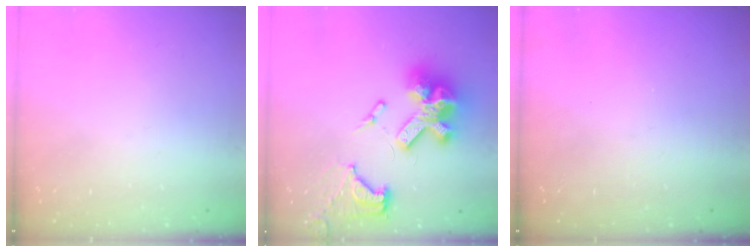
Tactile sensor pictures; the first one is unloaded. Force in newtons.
{"total": 20.1, "press": 20.0, "slide": 1.9}
{"total": 0.0}